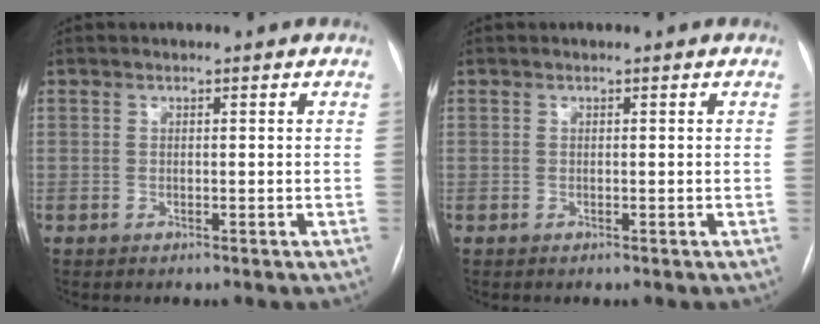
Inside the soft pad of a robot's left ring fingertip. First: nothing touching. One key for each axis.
{"total": 0.0}